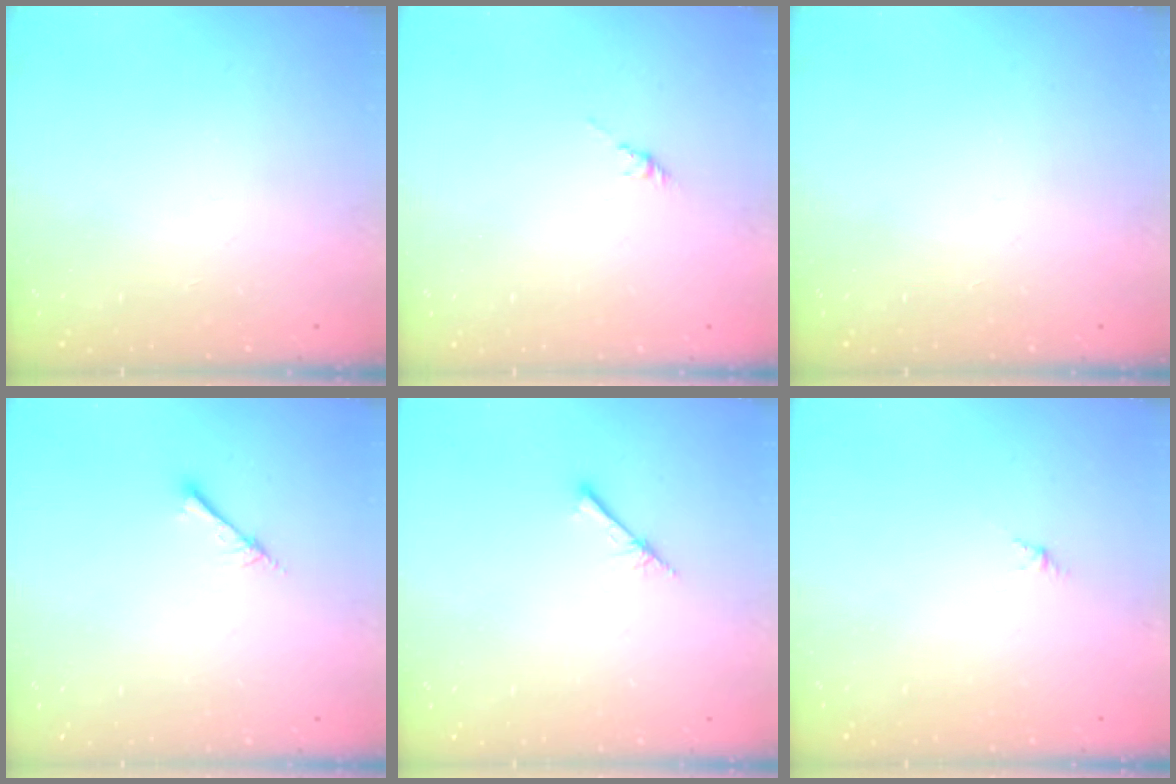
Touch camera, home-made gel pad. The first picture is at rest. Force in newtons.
{"total": 3.3, "press": 3.2, "slide": 0.8}
{"total": 0.0}
{"total": 1.5, "press": 1.4, "slide": 0.2}
{"total": 2.4, "press": 2.4, "slide": 0.3}
{"total": 1.1, "press": 1.0, "slide": 0.5}